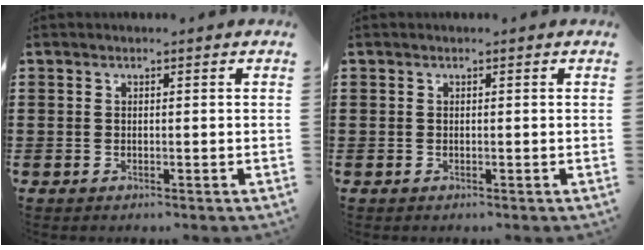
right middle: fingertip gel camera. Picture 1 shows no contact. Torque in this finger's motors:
{"motor_torque": [0.07, -0.27, -0.01, -0.01]}